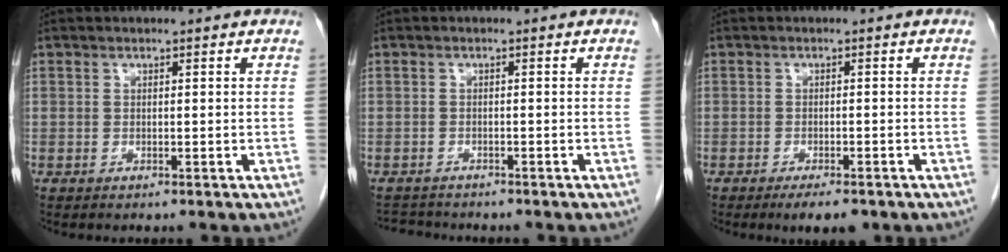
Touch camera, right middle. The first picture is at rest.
{"total": 3.2, "force": [-3.1, 0.7, 0.1], "torque": [0.001, -0.010, -0.049]}
{"total": 3.9, "force": [-2.7, 1.1, 2.5], "torque": [-0.034, -0.004, -0.037]}